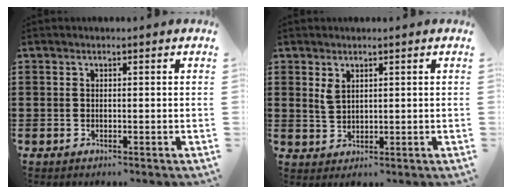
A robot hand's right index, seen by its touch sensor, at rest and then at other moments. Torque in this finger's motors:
{"motor_torque": [-0.10, -0.06, 0.18, 0.06]}